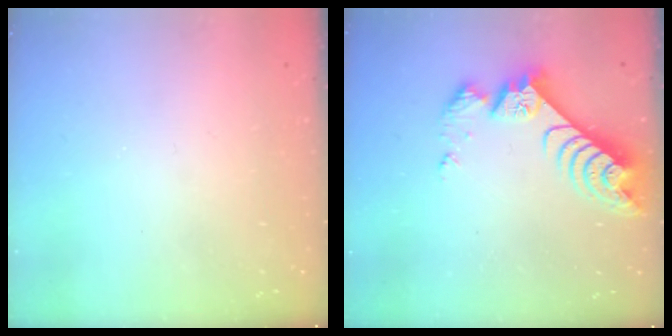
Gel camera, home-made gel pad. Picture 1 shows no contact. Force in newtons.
{"total": 8.7, "press": 8.6, "slide": 1.0}